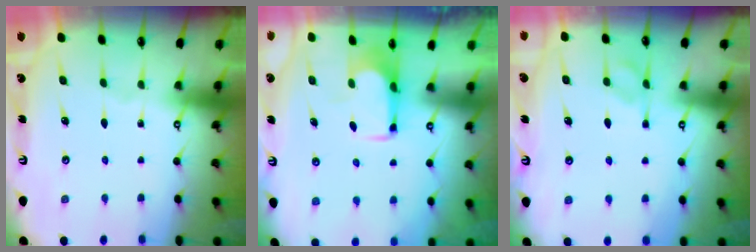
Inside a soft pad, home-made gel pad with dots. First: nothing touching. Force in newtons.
{"total": 3.7, "press": 3.6, "slide": 0.8}
{"total": 5.0, "press": 4.9, "slide": 0.7}